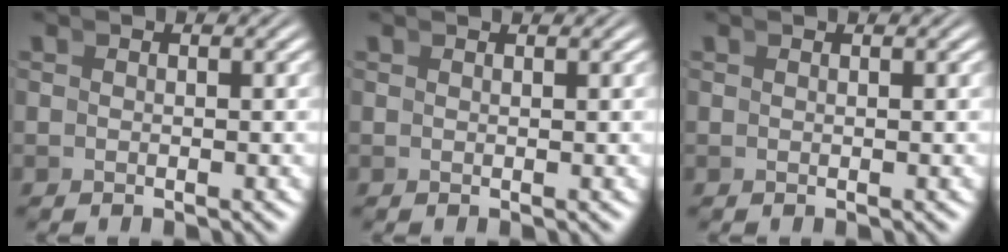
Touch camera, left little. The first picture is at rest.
{"total": 0.8, "force": [0.7, -0.4, -0.1], "torque": [0.013, 0.007, 0.012]}
{"total": 0.5, "force": [0.4, -0.3, -0.1], "torque": [0.010, 0.006, 0.006]}